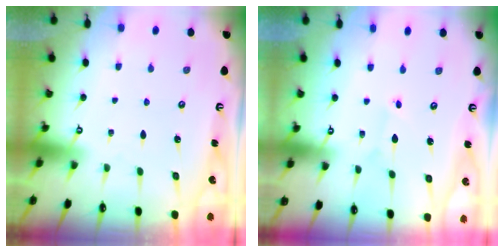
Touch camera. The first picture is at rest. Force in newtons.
{"total": 1.2, "press": 1.2, "slide": 0.1}